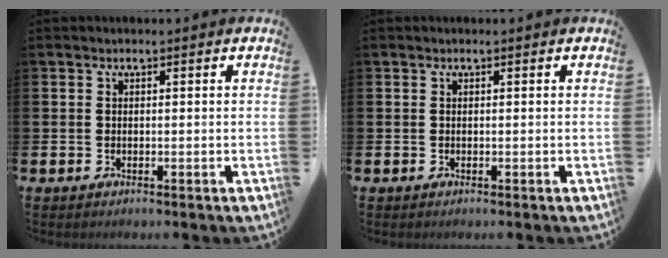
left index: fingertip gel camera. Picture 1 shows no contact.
{"total": 0.0}